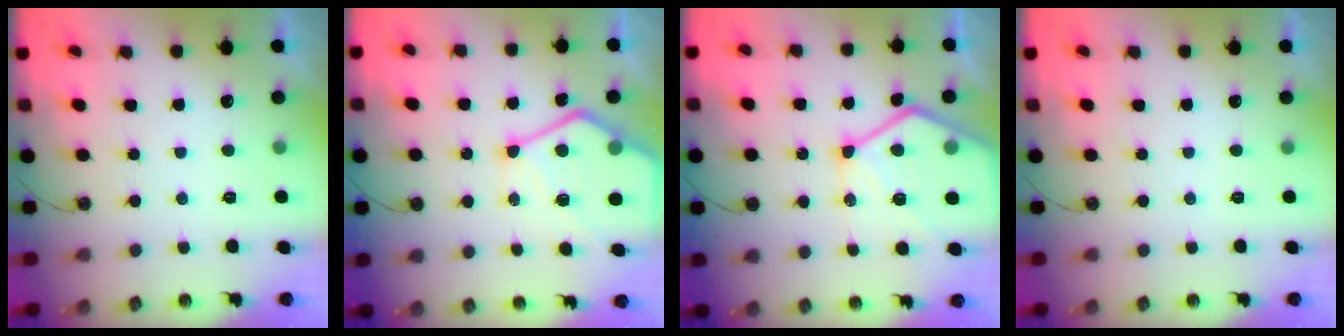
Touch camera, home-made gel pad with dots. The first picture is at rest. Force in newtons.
{"total": 15.8, "press": 15.7, "slide": 1.6}
{"total": 19.5, "press": 19.4, "slide": 1.8}
{"total": 0.0}